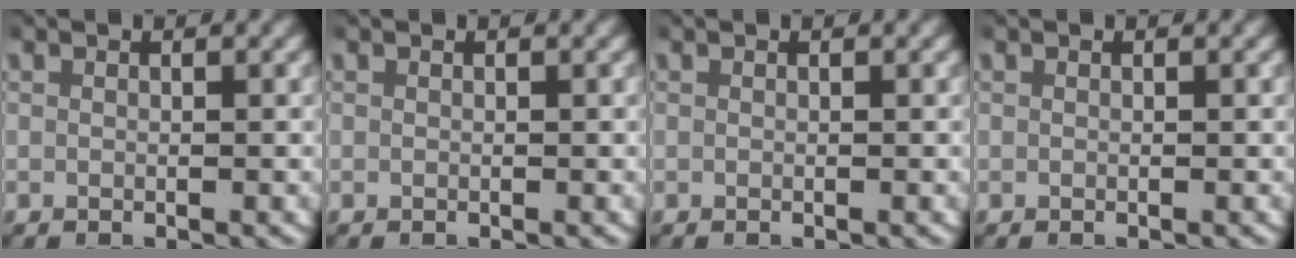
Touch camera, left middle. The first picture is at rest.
{"total": 0.0}
{"total": 0.0}
{"total": 0.0}